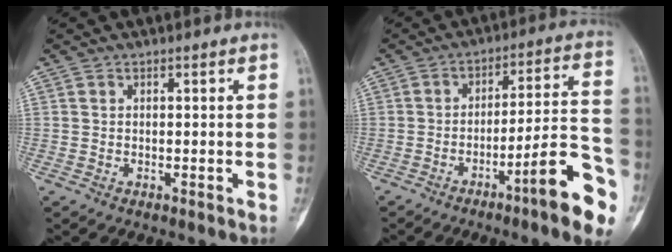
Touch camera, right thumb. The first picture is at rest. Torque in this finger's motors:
{"motor_torque": [0.23, 0.40, 0.37, 0.07, 0.04]}